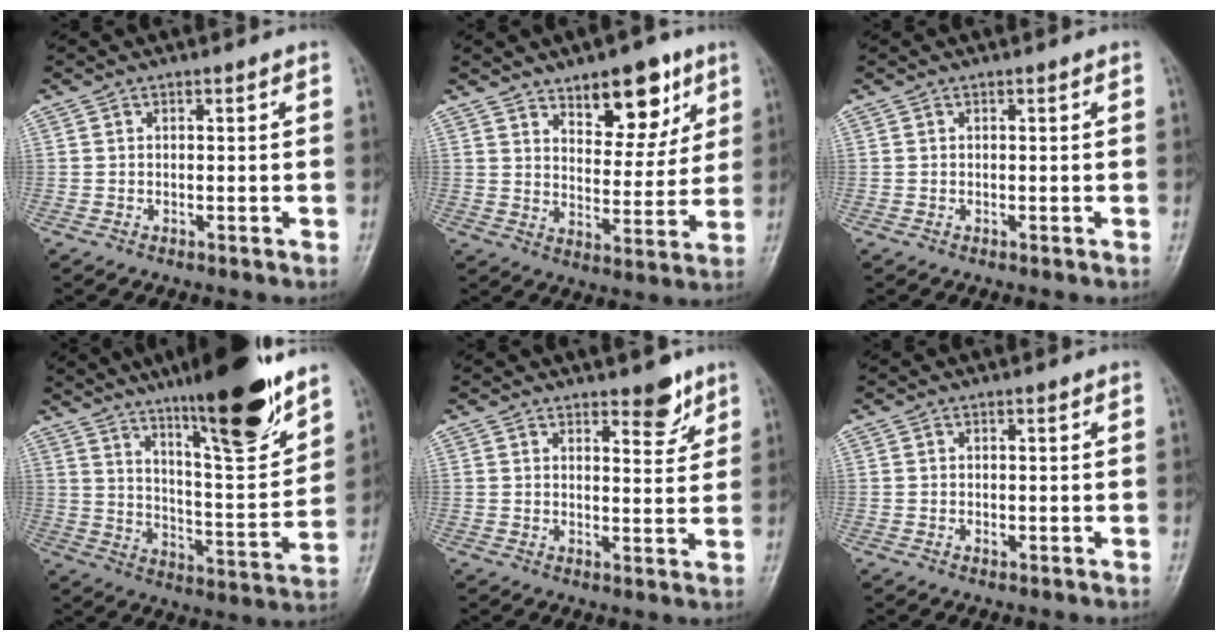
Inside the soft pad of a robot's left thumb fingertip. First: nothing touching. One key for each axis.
{"total": 12.2, "fx": 7.3, "fy": 5.8, "fz": 7.8, "tx": -0.074, "ty": -0.044, "tz": 0.114}
{"total": 0.0}
{"total": 19.6, "fx": 13.6, "fy": 3.1, "fz": 13.7, "tx": -0.181, "ty": -0.080, "tz": 0.220}
{"total": 4.9, "fx": 3.5, "fy": 2.0, "fz": 2.8, "tx": -0.016, "ty": -0.024, "tz": 0.047}
{"total": 0.7, "fx": 0.0, "fy": 0.5, "fz": 0.5, "tx": -0.006, "ty": -0.001, "tz": 0.000}